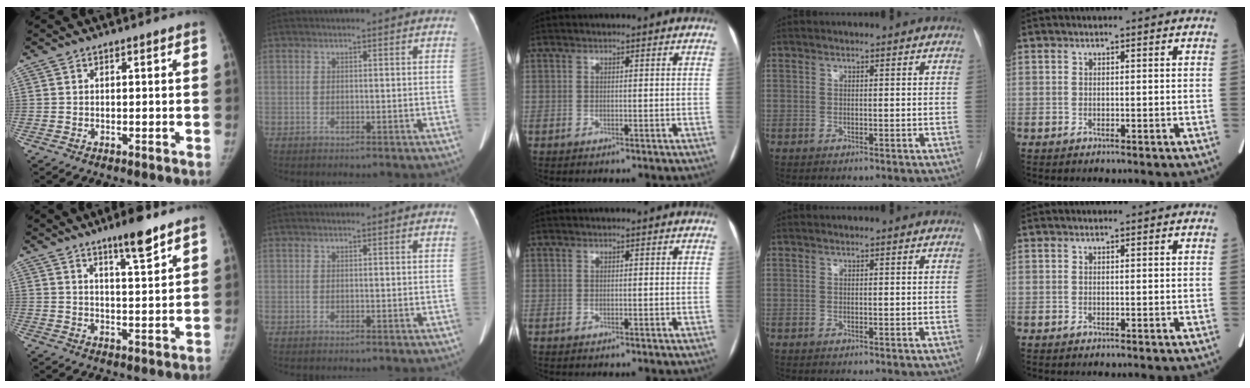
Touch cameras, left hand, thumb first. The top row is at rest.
{"thumb": {"total": 7.3, "force": [5.3, 0.9, 5.0], "torque": [-0.071, -0.036, 0.083]}}